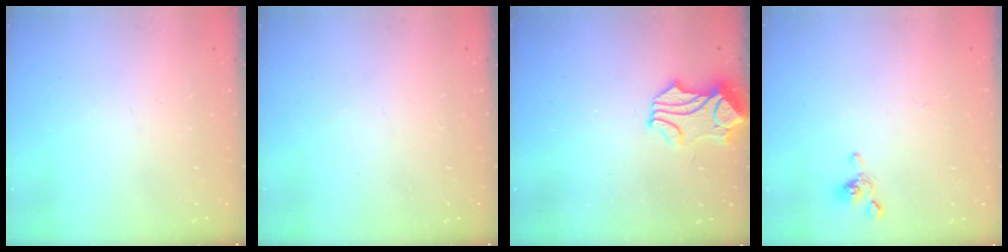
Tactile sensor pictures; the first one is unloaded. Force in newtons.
{"total": 0.0}
{"total": 1.7, "press": 1.4, "slide": 1.0}
{"total": 2.2, "press": 2.0, "slide": 0.8}